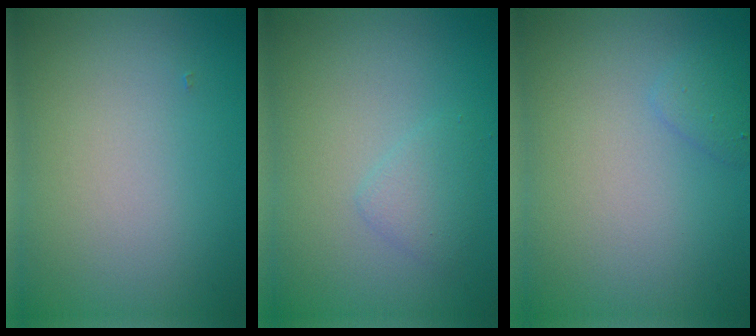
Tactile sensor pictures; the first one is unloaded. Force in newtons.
{"total": 1.6, "press": 1.6, "slide": 0.1}
{"total": 1.1, "press": 1.1, "slide": 0.0}